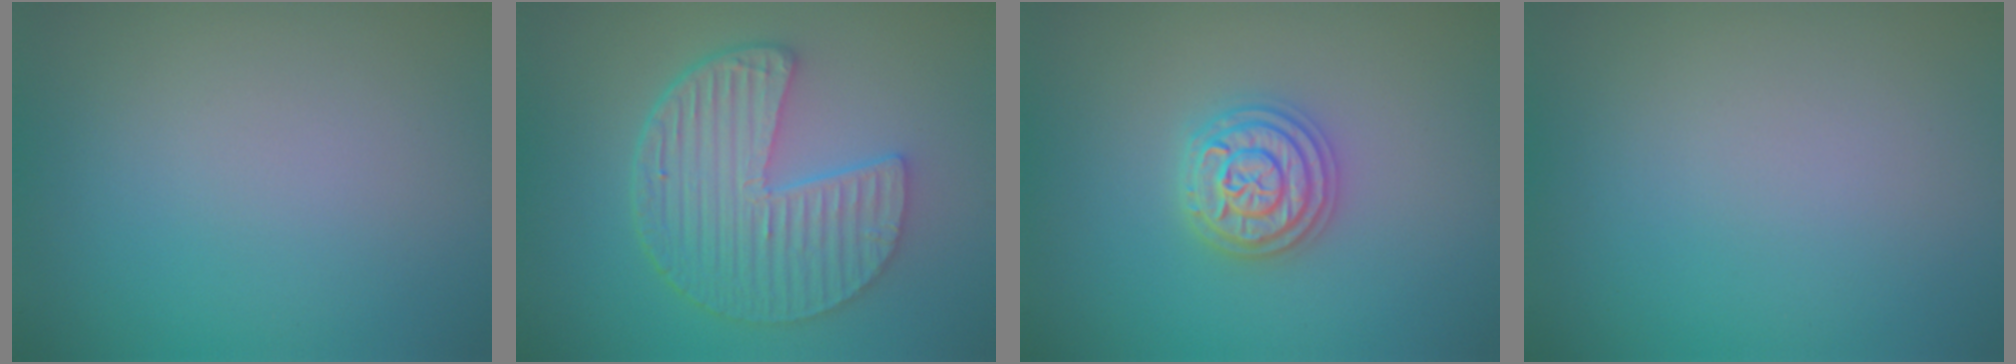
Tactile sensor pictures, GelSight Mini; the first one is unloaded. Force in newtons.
{"total": 6.5, "press": 4.9, "slide": 4.2}
{"total": 3.7, "press": 3.7, "slide": 0.5}
{"total": 0.0}